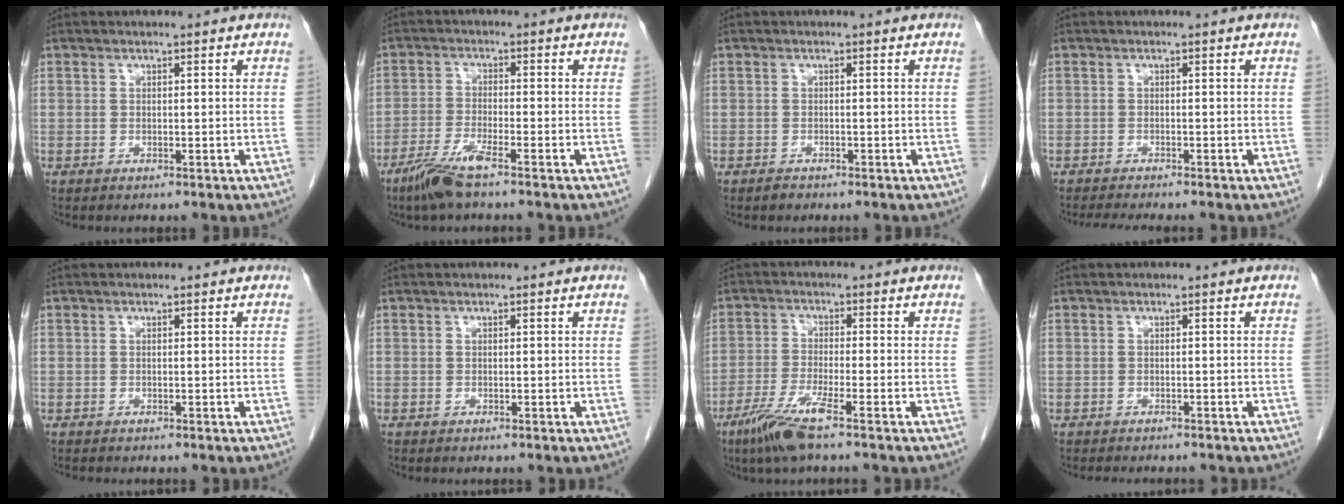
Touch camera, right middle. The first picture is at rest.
{"total": 5.7, "force": [-4.0, 0.2, 4.0], "torque": [-0.087, -0.013, -0.083]}
{"total": 0.8, "force": [-0.7, 0.4, 0.1], "torque": [-0.004, 0.000, -0.013]}
{"total": 4.1, "force": [-3.7, 0.0, 1.9], "torque": [-0.025, -0.011, -0.057]}
{"total": 0.5, "force": [-0.5, 0.0, 0.1], "torque": [-0.006, -0.001, -0.009]}
{"total": 0.0}
{"total": 6.7, "force": [-4.3, -0.2, 5.1], "torque": [-0.106, -0.018, -0.088]}
{"total": 4.2, "force": [-3.7, 1.4, 1.4], "torque": [-0.018, -0.004, -0.045]}